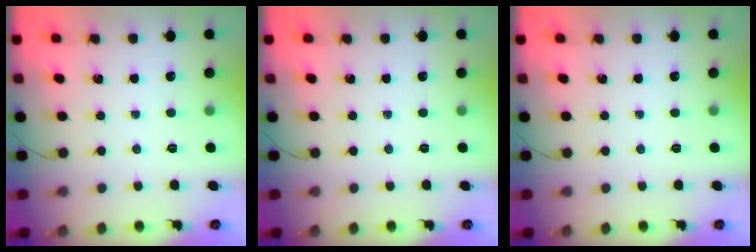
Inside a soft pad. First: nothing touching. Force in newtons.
{"total": 0.0}
{"total": 0.0}